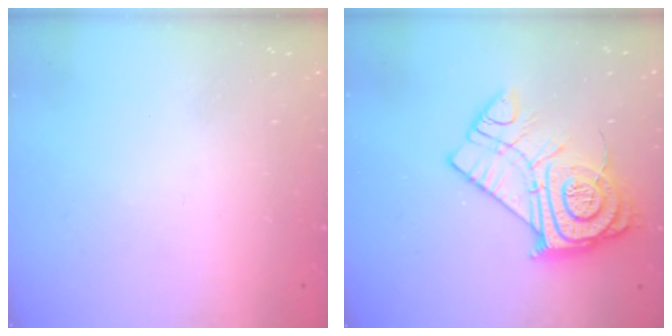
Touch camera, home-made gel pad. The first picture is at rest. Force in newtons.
{"total": 16.1, "press": 16.1, "slide": 1.1}